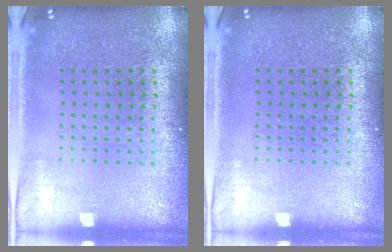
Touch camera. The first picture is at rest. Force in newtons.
{"total": 0.0}